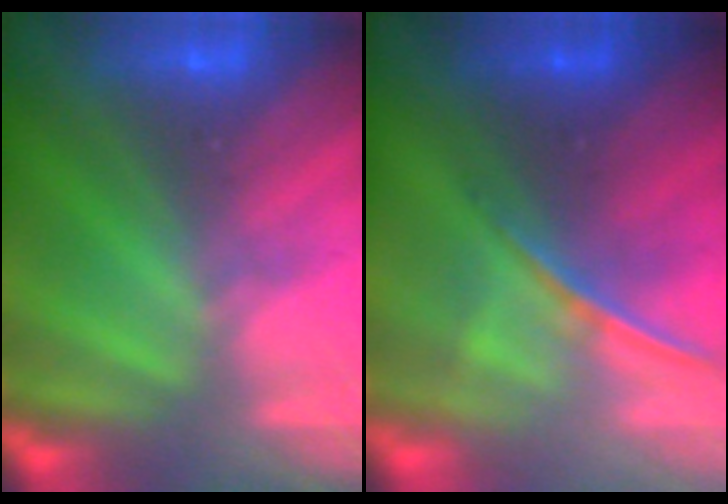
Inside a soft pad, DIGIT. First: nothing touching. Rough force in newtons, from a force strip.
{"total": 1.7}